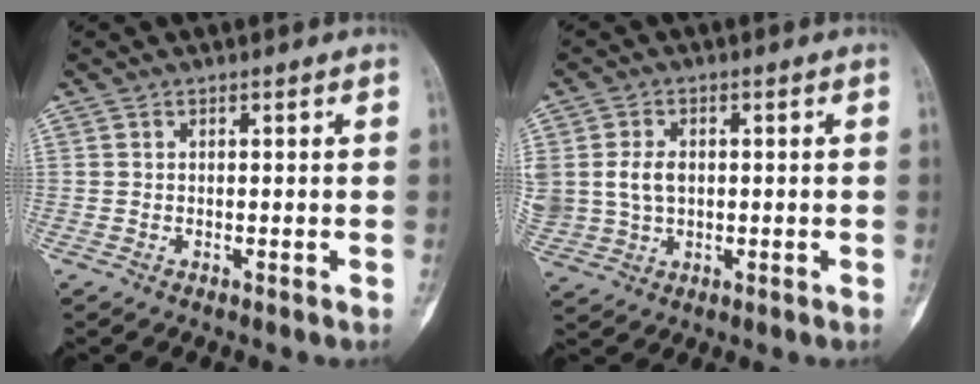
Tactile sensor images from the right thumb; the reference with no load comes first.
{"total": 8.1, "force": [0.7, 6.1, 5.2], "torque": [-0.107, 0.005, 0.024]}